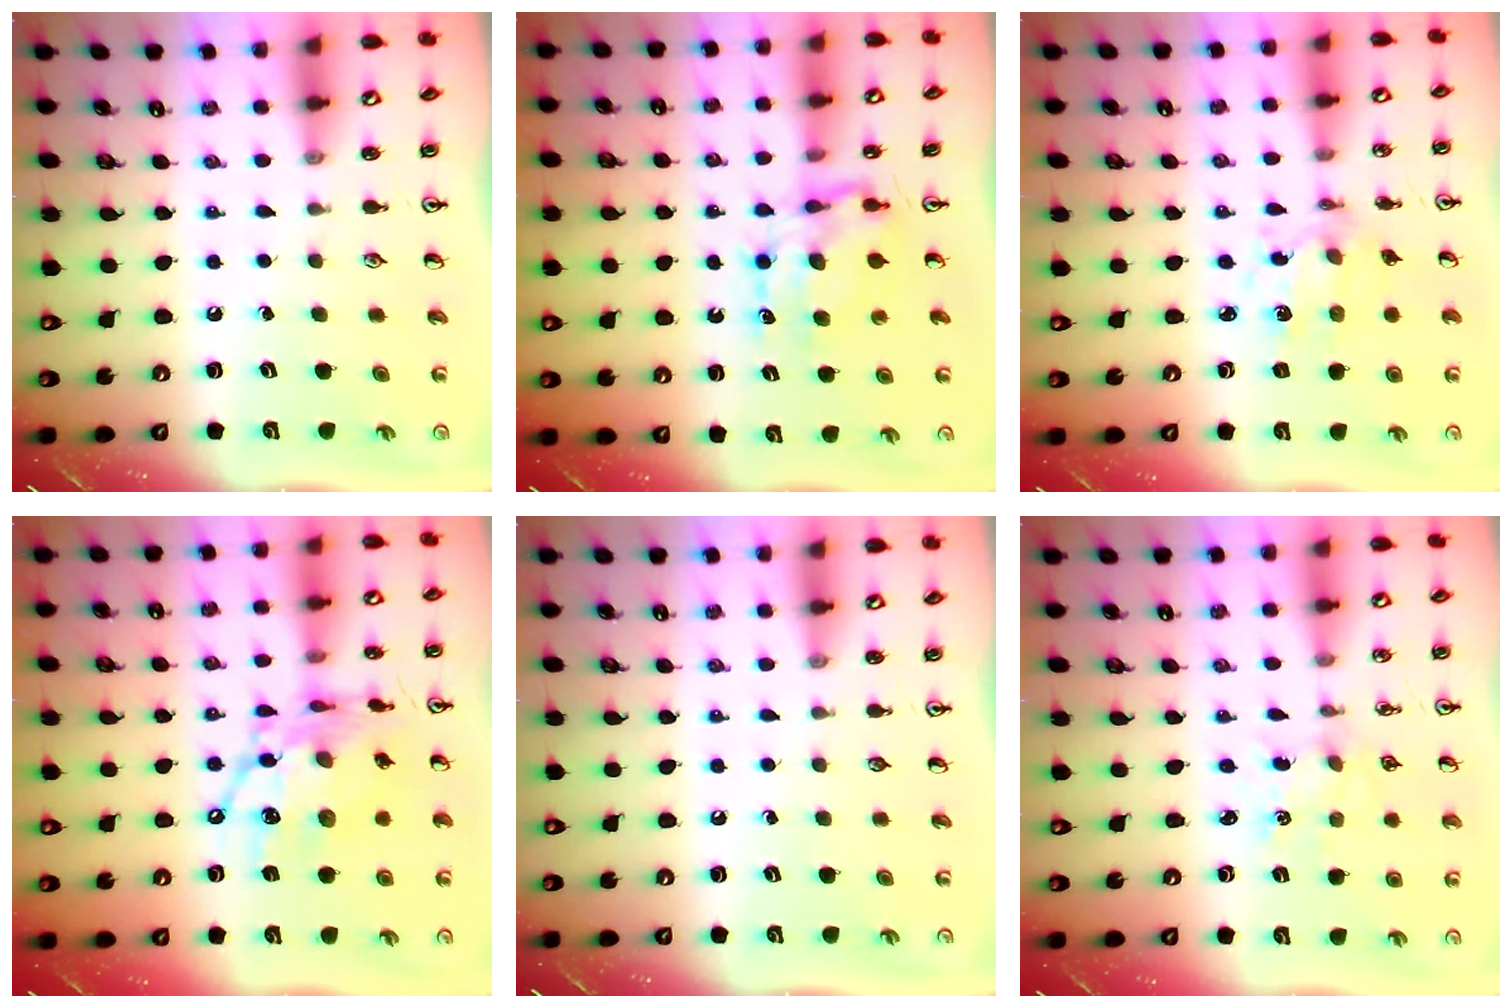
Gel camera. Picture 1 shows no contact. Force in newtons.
{"total": 6.7, "press": 6.7, "slide": 0.7}
{"total": 5.2, "press": 5.0, "slide": 1.5}
{"total": 15.4, "press": 15.4, "slide": 1.2}
{"total": 0.0}
{"total": 2.2, "press": 2.2, "slide": 0.3}